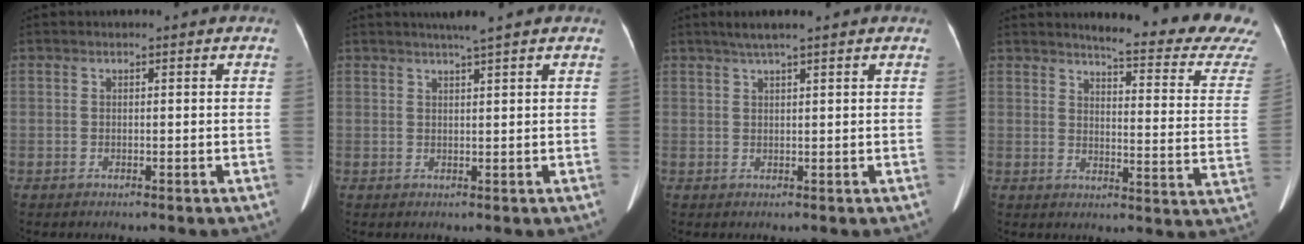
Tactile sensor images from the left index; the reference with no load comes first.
{"total": 2.8, "force": [2.2, -0.8, 1.6], "torque": [-0.024, 0.003, 0.039]}
{"total": 3.7, "force": [2.8, -0.2, 2.4], "torque": [-0.045, 0.018, 0.050]}
{"total": 19.3, "force": [18.2, 0.2, 6.2], "torque": [-0.077, -0.118, 0.196]}